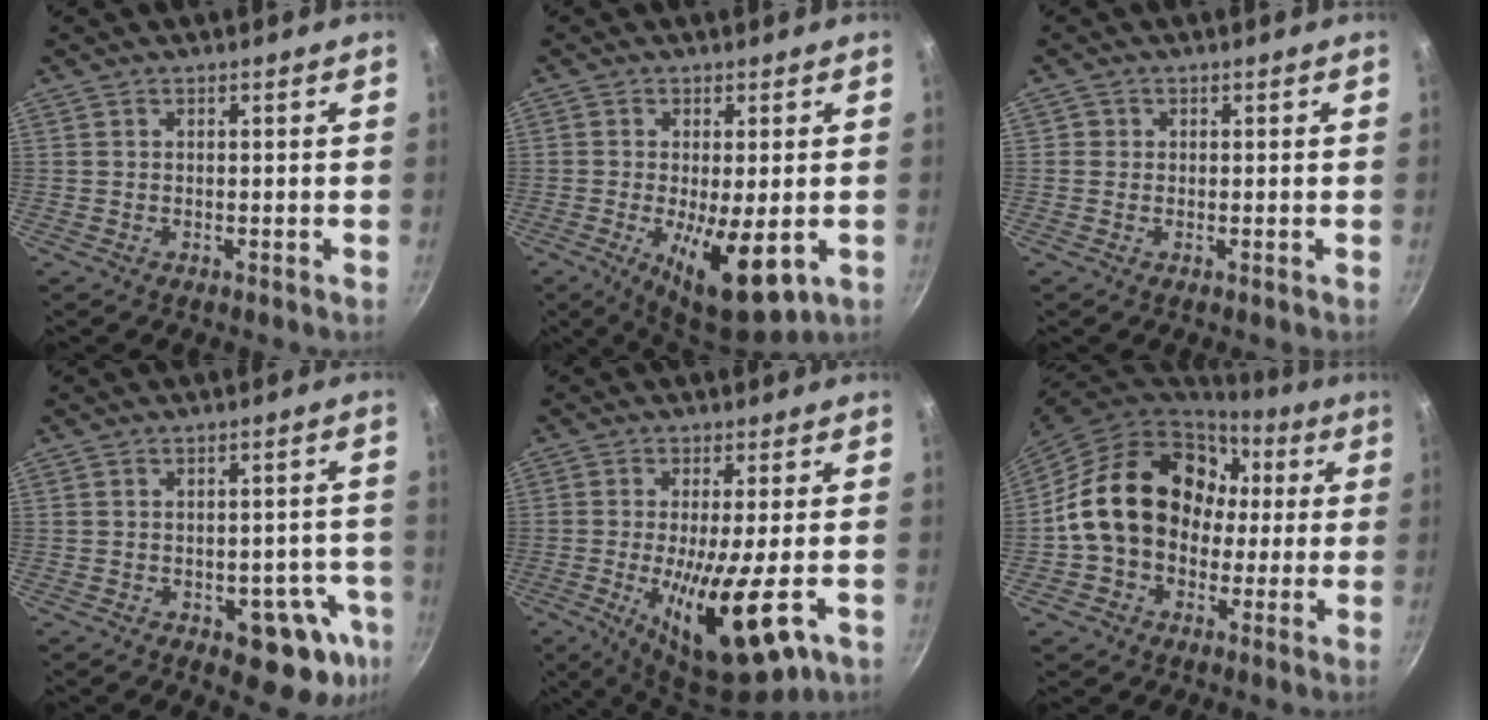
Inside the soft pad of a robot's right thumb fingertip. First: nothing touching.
{"total": 11.3, "force": [-2.8, 3.9, 10.3], "torque": [-0.154, -0.011, -0.030]}
{"total": 1.0, "force": [-0.1, 1.0, 0.1], "torque": [0.004, 0.001, -0.003]}
{"total": 11.3, "force": [-4.6, 6.2, 8.3], "torque": [-0.033, 0.024, -0.052]}
{"total": 15.8, "force": [-5.0, 3.8, 14.5], "torque": [-0.237, -0.015, -0.076]}
{"total": 20.0, "force": [1.5, 15.9, 12.0], "torque": [-0.173, 0.053, 0.024]}